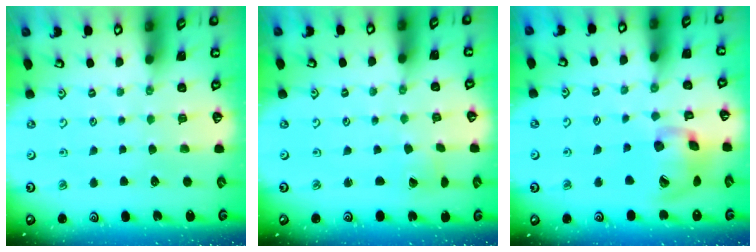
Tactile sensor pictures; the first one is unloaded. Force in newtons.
{"total": 1.5, "press": 1.5, "slide": 0.0}
{"total": 15.7, "press": 15.5, "slide": 2.4}